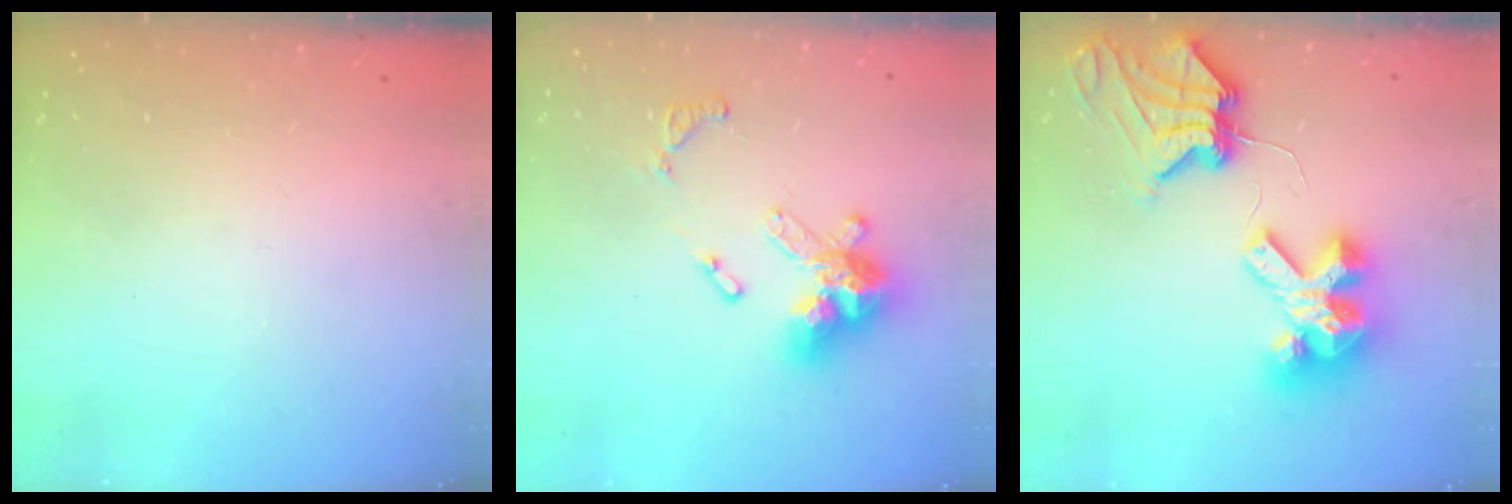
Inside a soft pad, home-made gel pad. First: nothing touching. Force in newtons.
{"total": 15.2, "press": 15.1, "slide": 1.7}
{"total": 12.0, "press": 11.9, "slide": 1.3}